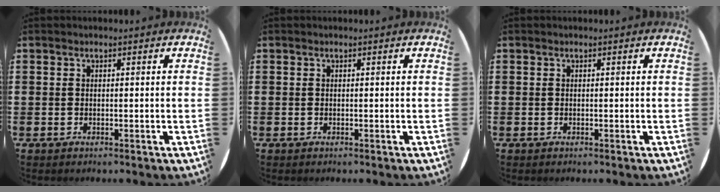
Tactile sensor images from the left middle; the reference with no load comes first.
{"total": 0.0}
{"total": 0.0}